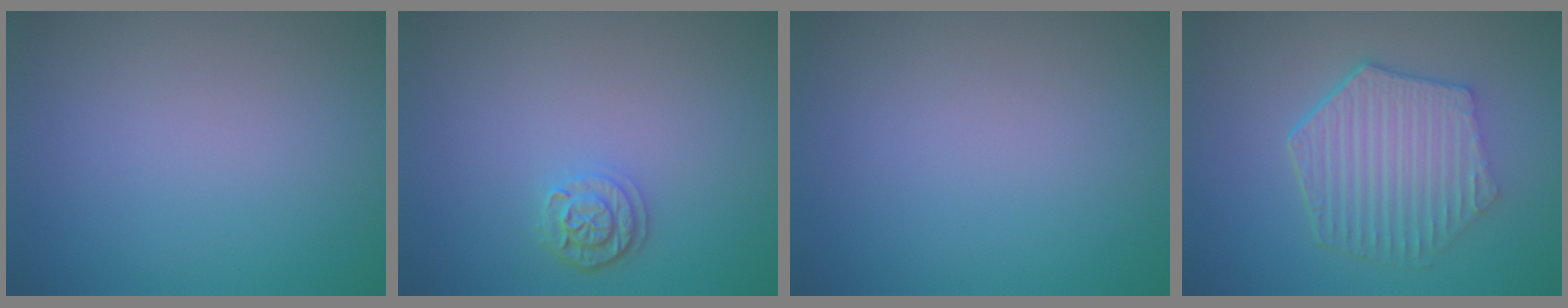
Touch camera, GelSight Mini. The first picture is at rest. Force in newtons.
{"total": 2.1, "press": 1.9, "slide": 0.9}
{"total": 0.0}
{"total": 6.5, "press": 4.8, "slide": 4.3}